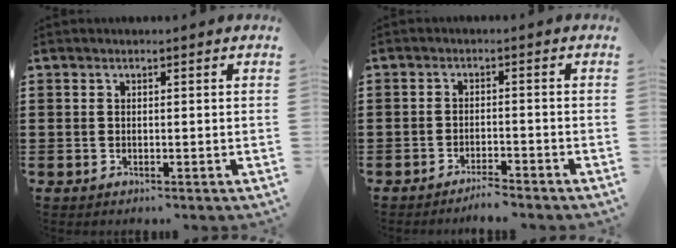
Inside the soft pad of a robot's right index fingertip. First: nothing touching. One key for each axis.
{"total": 2.5, "fx": -2.4, "fy": -0.1, "fz": 0.5, "tx": -0.014, "ty": 0.001, "tz": -0.050}